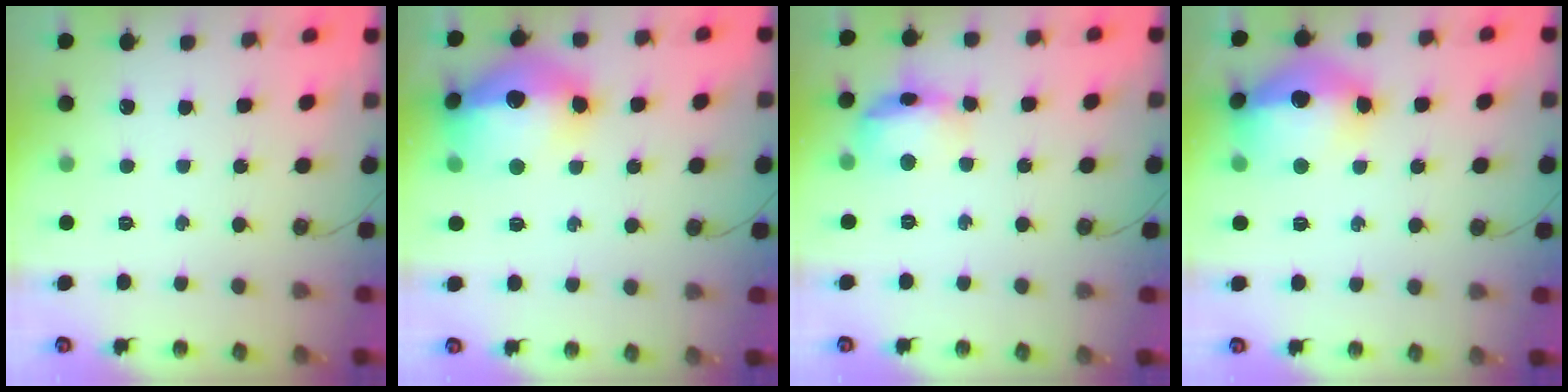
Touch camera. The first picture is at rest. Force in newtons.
{"total": 19.8, "press": 19.7, "slide": 1.8}
{"total": 13.7, "press": 13.6, "slide": 1.2}
{"total": 17.5, "press": 17.4, "slide": 1.7}